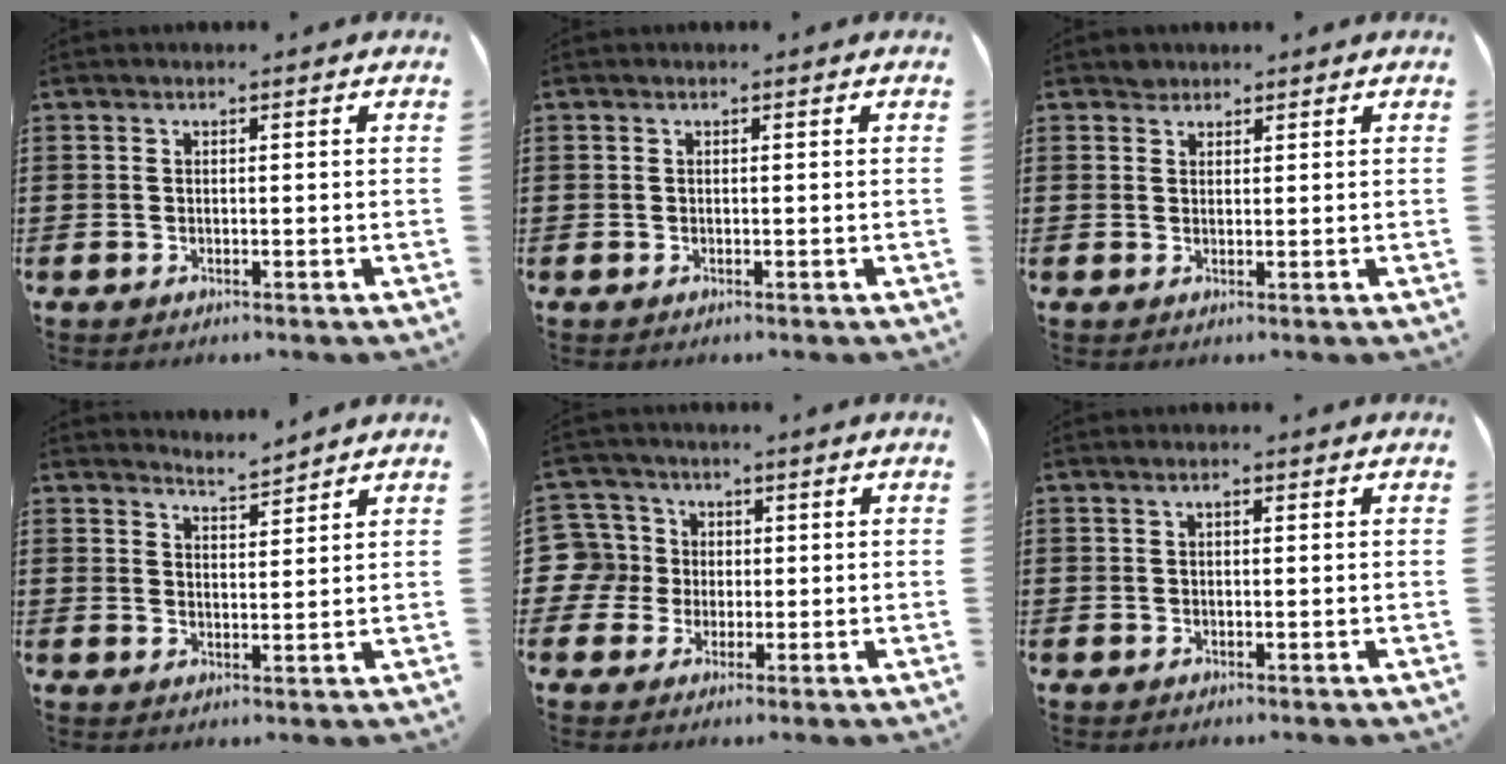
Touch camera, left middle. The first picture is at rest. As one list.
[{"total": 0.0}, {"total": 1.5, "force": [1.3, 0.7, 0.0], "torque": [-0.004, 0.001, 0.027]}, {"total": 3.5, "force": [3.5, -0.1, 0.1], "torque": [-0.010, -0.013, 0.066]}, {"total": 5.7, "force": [0.4, 5.6, 1.2], "torque": [-0.070, 0.009, 0.002]}, {"total": 0.9, "force": [0.2, 0.4, 0.8], "torque": [-0.016, 0.005, 0.003]}]